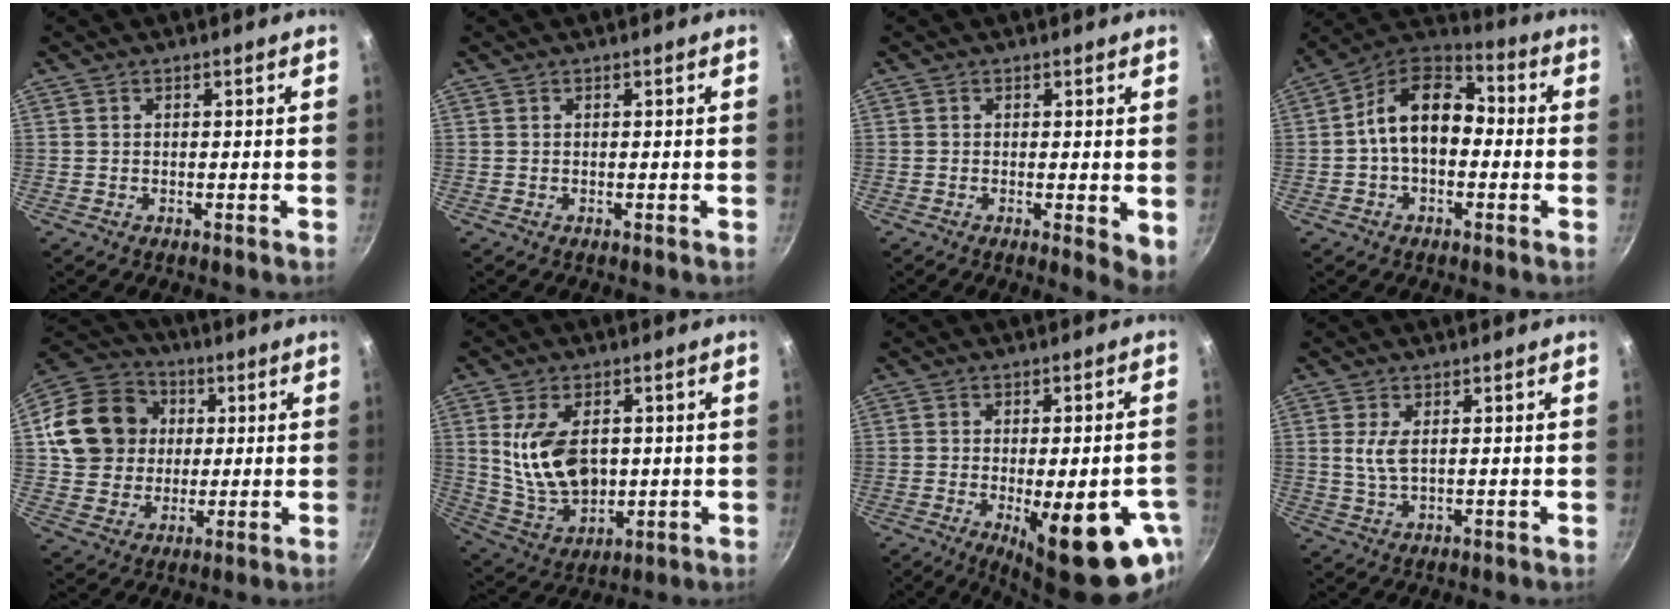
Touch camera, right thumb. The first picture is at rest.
{"total": 0.0}
{"total": 4.2, "force": [-0.2, 1.4, 4.0], "torque": [-0.051, -0.013, -0.004]}
{"total": 14.3, "force": [-0.3, 9.6, 10.6], "torque": [-0.141, 0.045, -0.028]}
{"total": 16.4, "force": [2.8, 14.4, 7.3], "torque": [-0.116, 0.023, 0.047]}
{"total": 13.6, "force": [1.7, 8.5, 10.4], "torque": [-0.172, -0.020, 0.047]}
{"total": 18.5, "force": [-6.6, 5.9, 16.2], "torque": [-0.185, -0.001, -0.075]}
{"total": 3.5, "force": [0.8, 1.5, 3.1], "torque": [-0.064, -0.006, 0.019]}